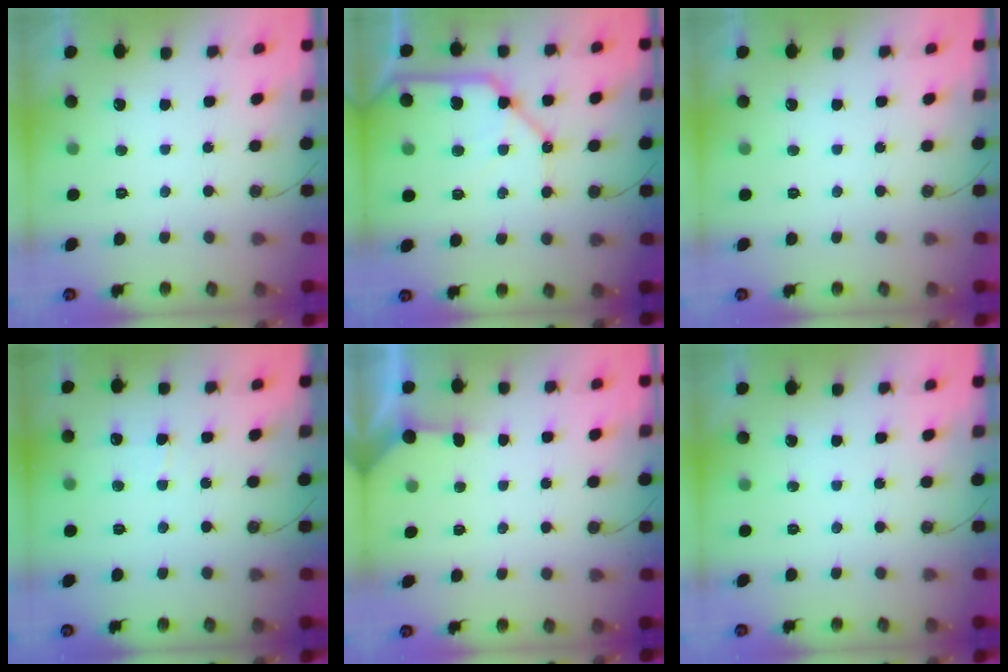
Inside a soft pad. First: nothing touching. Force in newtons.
{"total": 16.9, "press": 16.8, "slide": 1.8}
{"total": 0.0}
{"total": 4.4, "press": 4.4, "slide": 0.7}
{"total": 2.7, "press": 2.7, "slide": 0.4}
{"total": 0.0}